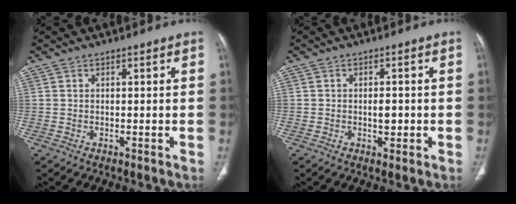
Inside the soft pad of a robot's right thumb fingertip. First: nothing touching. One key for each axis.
{"total": 2.5, "fx": -0.4, "fy": 1.5, "fz": 2.0, "tx": -0.022, "ty": 0.002, "tz": -0.003}